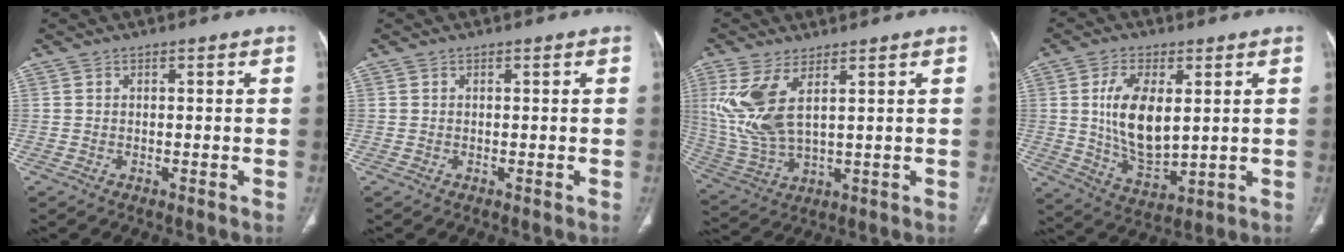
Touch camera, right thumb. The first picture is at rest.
{"total": 0.0}
{"total": 11.3, "force": [4.1, 4.6, 9.5], "torque": [-0.224, -0.018, 0.100]}
{"total": 12.2, "force": [2.0, 6.2, 10.3], "torque": [-0.184, -0.024, 0.049]}